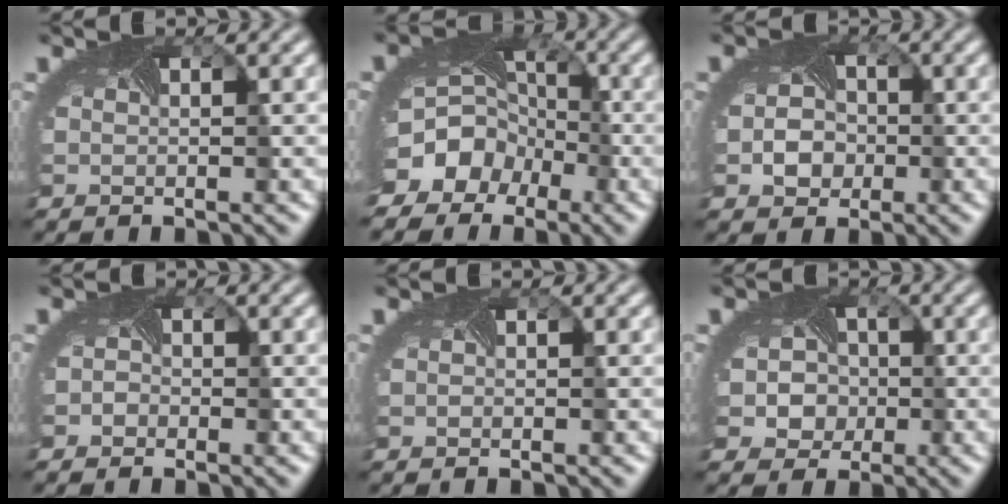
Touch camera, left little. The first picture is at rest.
{"total": 11.5, "force": [-5.8, 9.3, 3.8], "torque": [-0.075, -0.032, -0.096]}
{"total": 3.6, "force": [-0.9, 3.0, 1.7], "torque": [-0.015, -0.001, -0.009]}
{"total": 1.9, "force": [-0.8, 1.6, 0.6], "torque": [0.010, 0.001, -0.013]}
{"total": 0.0}
{"total": 7.1, "force": [-0.7, 6.2, 3.2], "torque": [-0.046, 0.006, -0.037]}